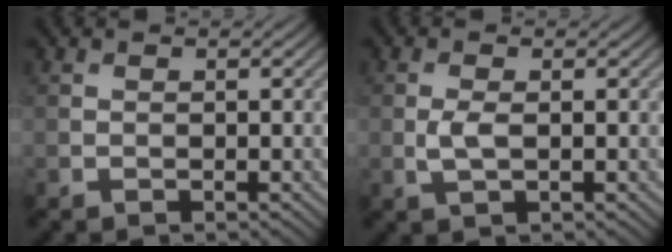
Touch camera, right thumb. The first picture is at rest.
{"total": 2.2, "force": [-0.1, 0.9, 2.0], "torque": [-0.051, -0.002, -0.003]}